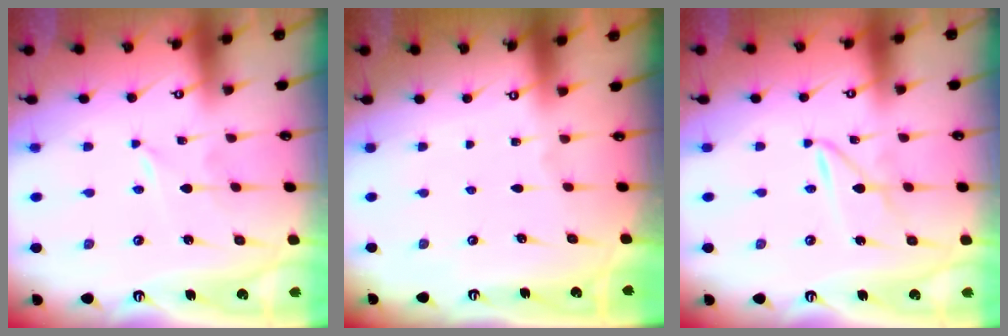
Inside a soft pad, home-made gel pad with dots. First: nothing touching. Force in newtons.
{"total": 0.0}
{"total": 2.9, "press": 2.9, "slide": 0.2}